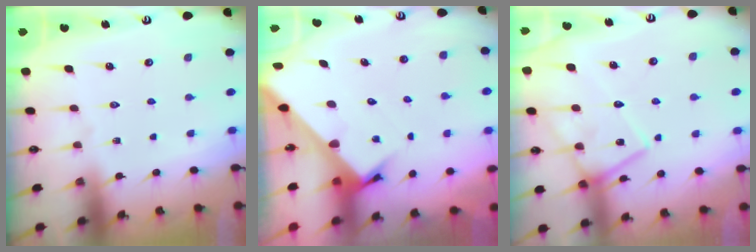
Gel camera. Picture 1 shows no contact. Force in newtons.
{"total": 3.0, "press": 3.0, "slide": 0.1}
{"total": 14.5, "press": 14.4, "slide": 1.3}